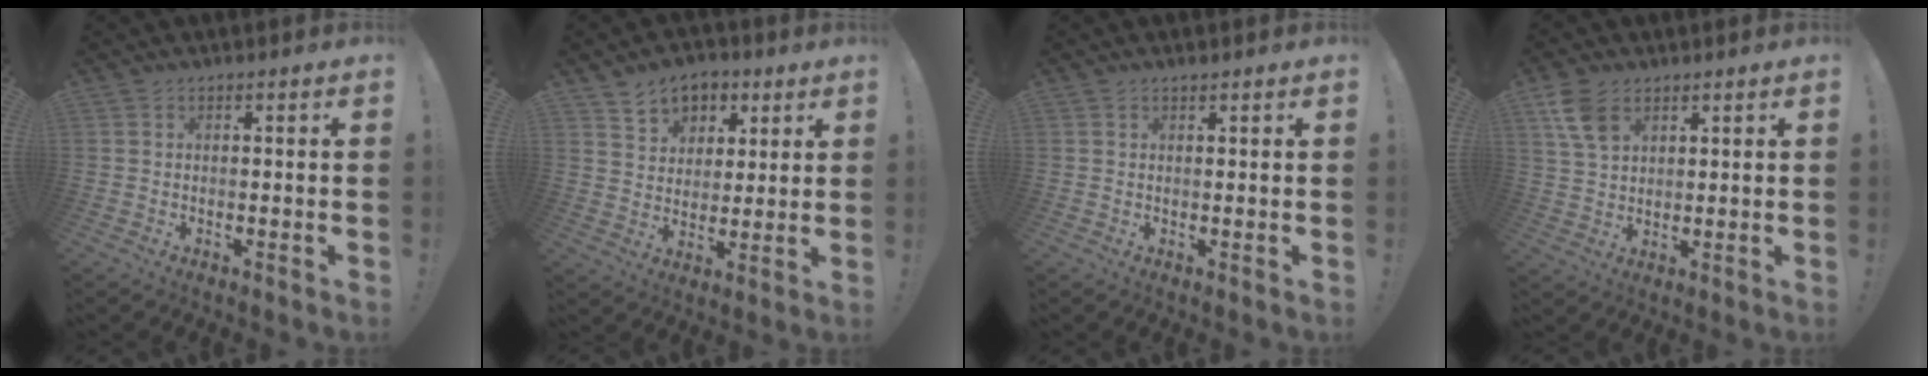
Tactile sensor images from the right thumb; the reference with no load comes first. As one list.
[{"total": 8.3, "force": [4.7, 6.5, 2.2], "torque": [-0.028, -0.033, 0.092]}, {"total": 0.7, "force": [0.7, 0.1, 0.2], "torque": [0.000, -0.002, 0.013]}, {"total": 8.2, "force": [4.3, 5.1, 4.7], "torque": [-0.093, -0.009, 0.087]}]